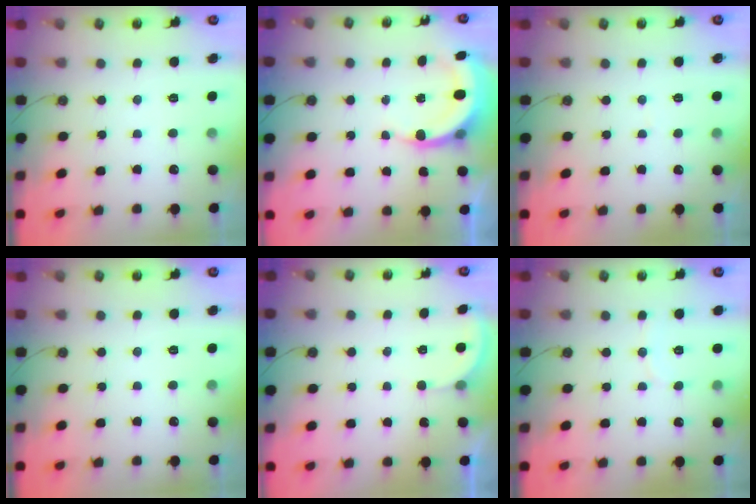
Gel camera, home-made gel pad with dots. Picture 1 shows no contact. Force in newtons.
{"total": 6.0, "press": 5.8, "slide": 1.7}
{"total": 1.9, "press": 1.9, "slide": 0.2}
{"total": 0.0}
{"total": 1.4, "press": 1.3, "slide": 0.5}
{"total": 3.5, "press": 3.5, "slide": 0.4}